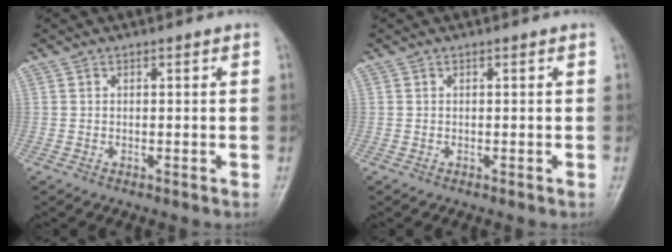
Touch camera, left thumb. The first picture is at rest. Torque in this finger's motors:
{"motor_torque": [0.00, 0.00, -0.01, -0.01, 0.00]}